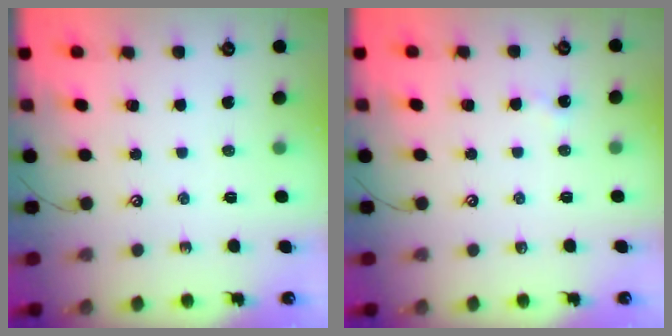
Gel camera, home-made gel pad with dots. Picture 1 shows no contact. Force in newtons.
{"total": 1.1, "press": 1.0, "slide": 0.2}